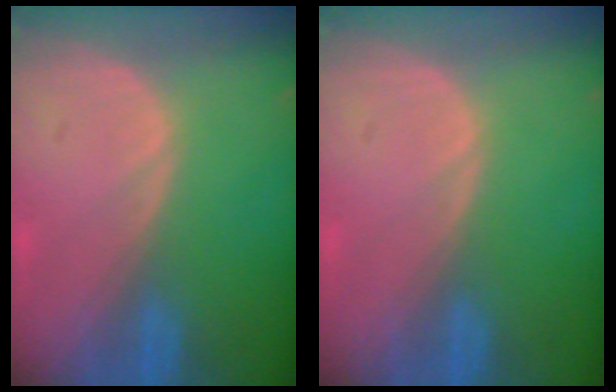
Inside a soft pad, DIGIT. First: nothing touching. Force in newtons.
{"total": 0.0}